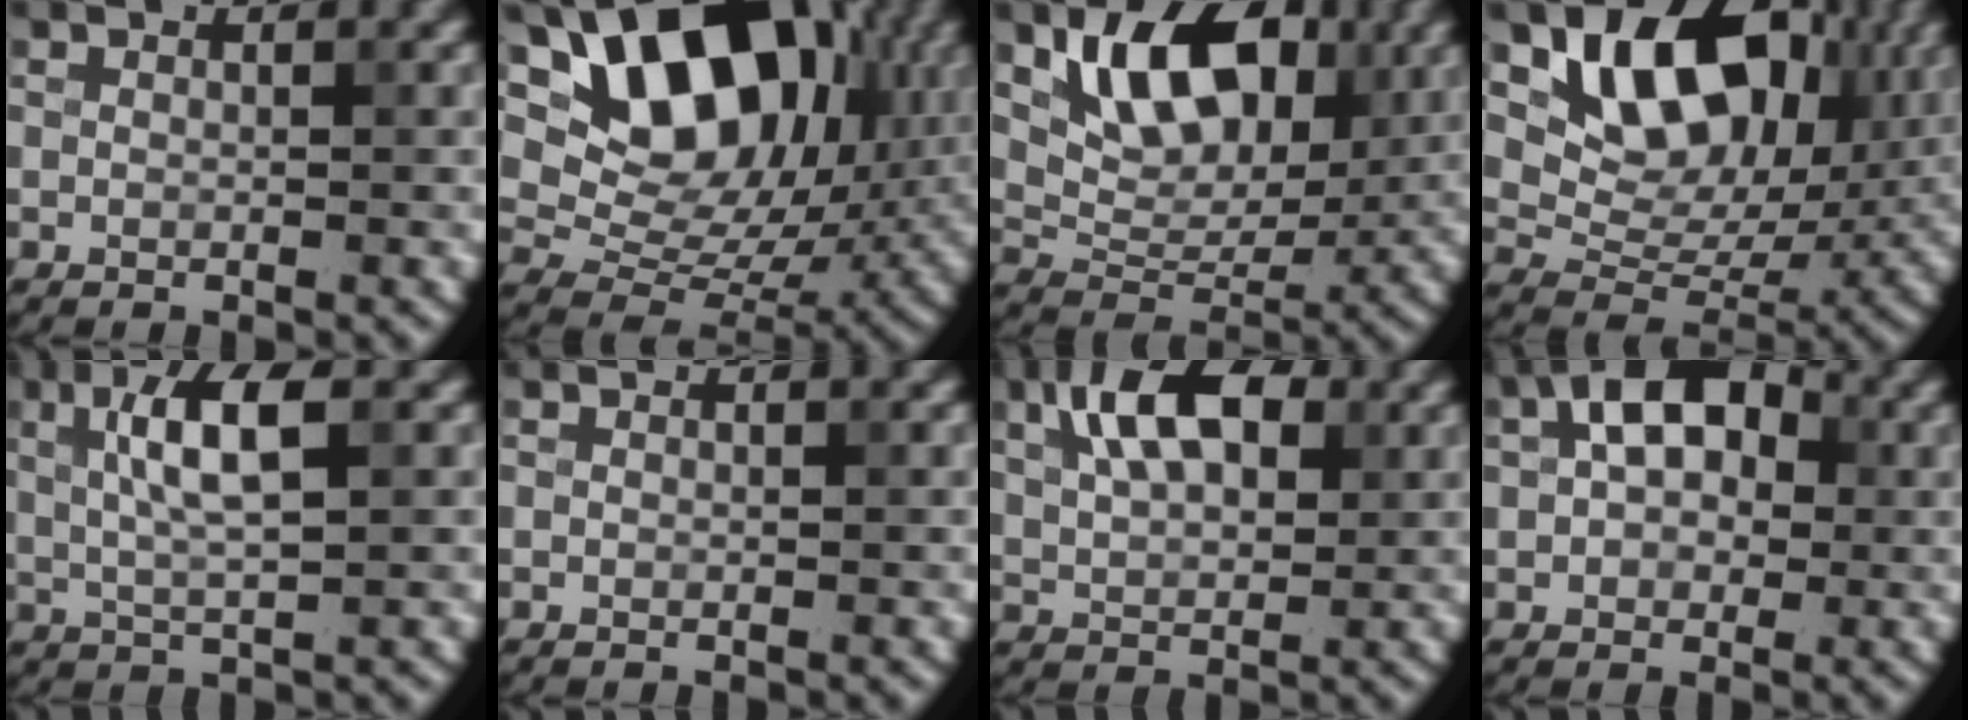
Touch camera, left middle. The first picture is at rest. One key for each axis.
{"total": 15.2, "fx": 6.3, "fy": 9.6, "fz": 10.0, "tx": -0.163, "ty": 0.017, "tz": 0.112}
{"total": 8.5, "fx": 3.0, "fy": 5.3, "fz": 6.0, "tx": -0.100, "ty": -0.008, "tz": 0.048}
{"total": 12.2, "fx": 4.8, "fy": 7.8, "fz": 8.0, "tx": -0.129, "ty": -0.004, "tz": 0.087}
{"total": 5.2, "fx": 1.3, "fy": 1.3, "fz": 4.8, "tx": -0.092, "ty": 0.007, "tz": 0.023}
{"total": 0.0}
{"total": 7.4, "fx": 2.8, "fy": 4.0, "fz": 5.6, "tx": -0.108, "ty": 0.016, "tz": 0.040}
{"total": 7.6, "fx": 2.2, "fy": 4.9, "fz": 5.4, "tx": -0.090, "ty": 0.029, "tz": 0.014}